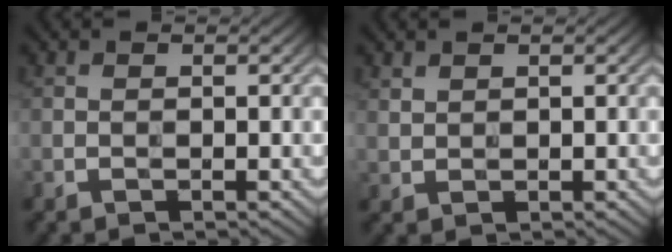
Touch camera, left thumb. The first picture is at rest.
{"total": 1.4, "force": [1.0, 0.7, 0.5], "torque": [-0.017, -0.002, 0.027]}